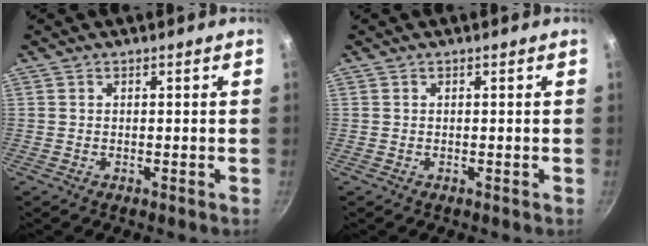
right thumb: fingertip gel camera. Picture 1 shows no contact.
{"total": 0.0}